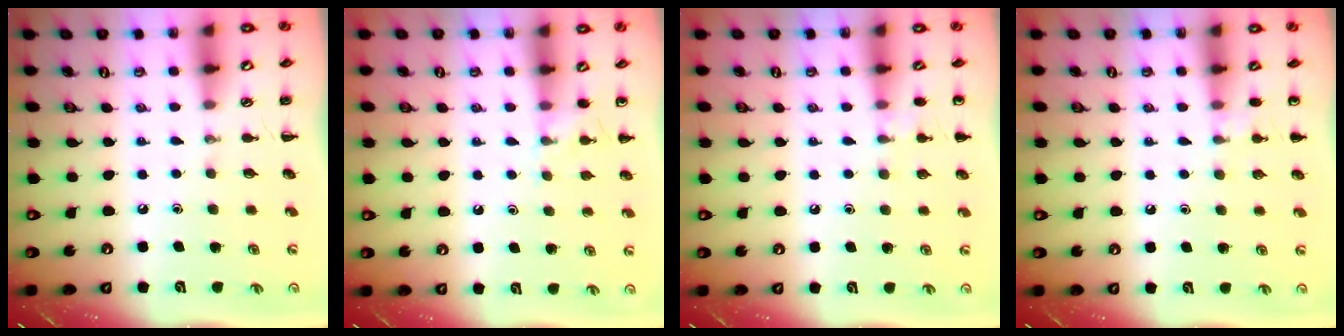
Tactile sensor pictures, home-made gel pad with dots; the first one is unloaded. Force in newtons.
{"total": 6.3, "press": 5.9, "slide": 2.1}
{"total": 6.1, "press": 5.9, "slide": 1.8}
{"total": 6.0, "press": 5.7, "slide": 1.9}